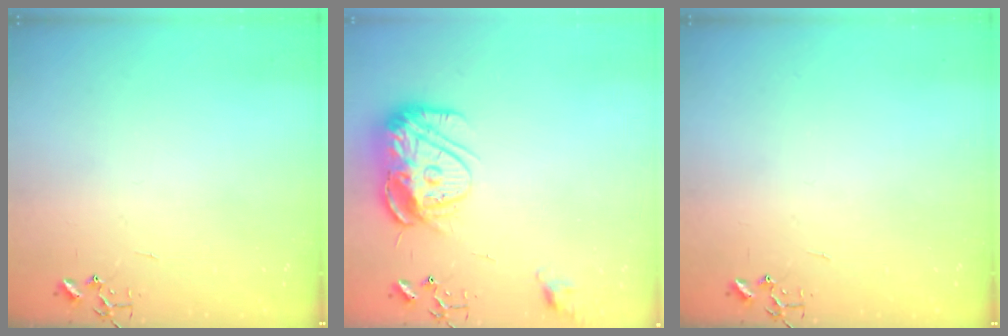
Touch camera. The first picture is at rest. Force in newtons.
{"total": 16.7, "press": 16.6, "slide": 1.5}
{"total": 0.0}